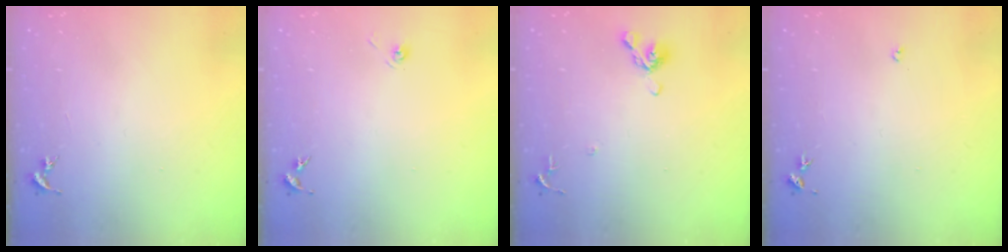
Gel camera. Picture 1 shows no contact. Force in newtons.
{"total": 3.3, "press": 2.7, "slide": 2.0}
{"total": 8.7, "press": 8.5, "slide": 1.8}
{"total": 2.7, "press": 2.7, "slide": 0.5}